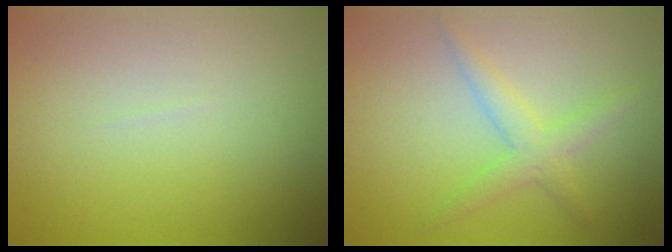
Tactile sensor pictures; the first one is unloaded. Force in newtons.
{"total": 2.4, "press": 2.4, "slide": 0.1}